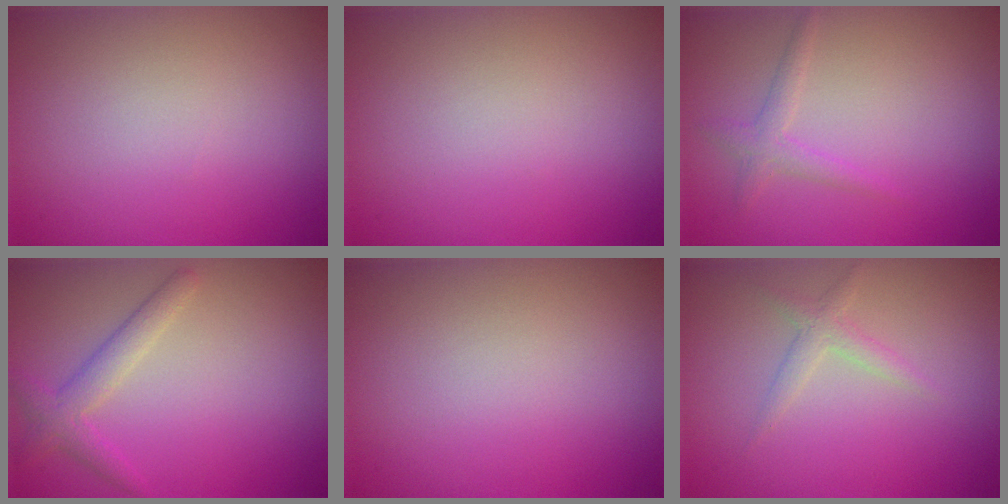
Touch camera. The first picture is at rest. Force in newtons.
{"total": 0.0}
{"total": 1.5, "press": 1.5, "slide": 0.0}
{"total": 2.4, "press": 2.4, "slide": 0.2}
{"total": 0.0}
{"total": 1.5, "press": 1.5, "slide": 0.0}